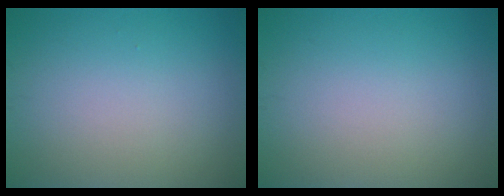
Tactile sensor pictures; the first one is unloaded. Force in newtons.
{"total": 0.0}